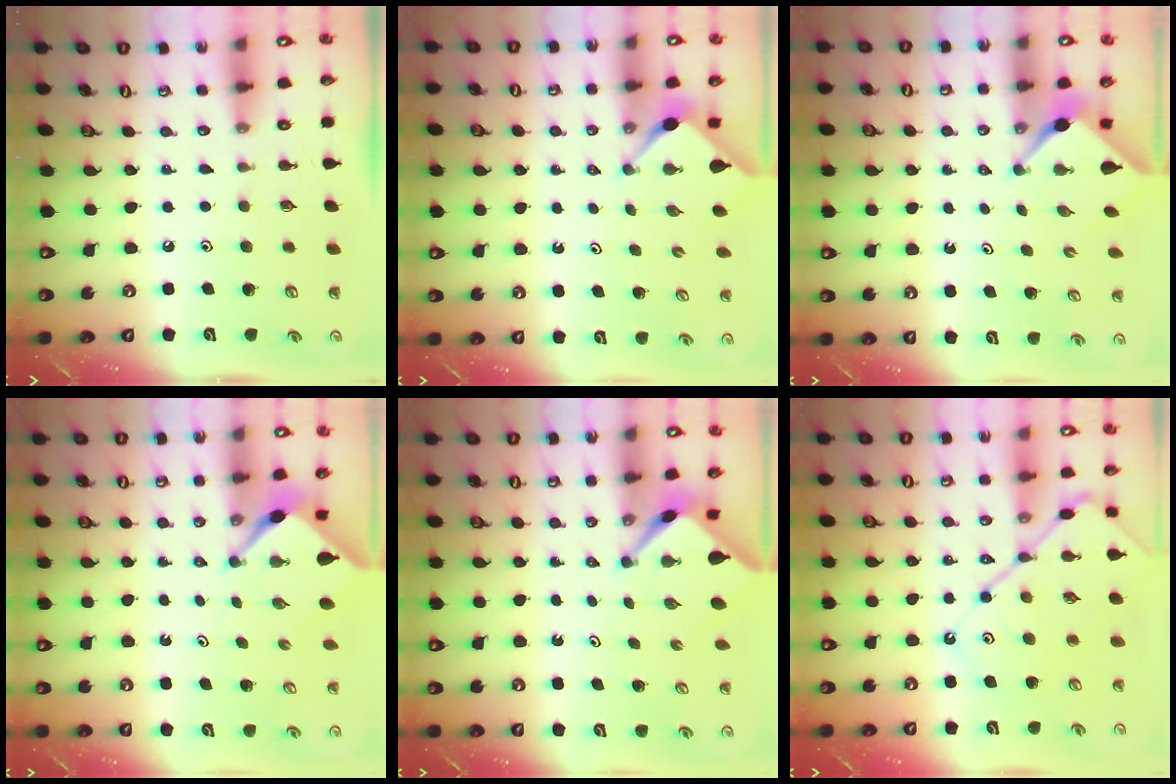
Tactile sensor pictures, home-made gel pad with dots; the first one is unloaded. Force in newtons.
{"total": 2.9, "press": 2.9, "slide": 0.2}
{"total": 2.5, "press": 2.4, "slide": 0.3}
{"total": 2.2, "press": 2.2, "slide": 0.3}
{"total": 2.5, "press": 2.5, "slide": 0.3}
{"total": 12.0, "press": 11.9, "slide": 1.2}